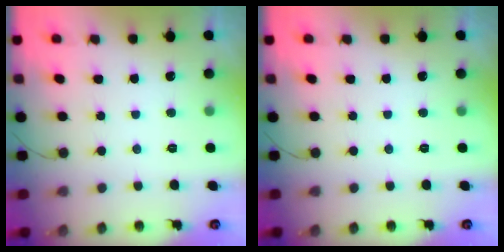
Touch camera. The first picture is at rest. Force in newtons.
{"total": 0.0}